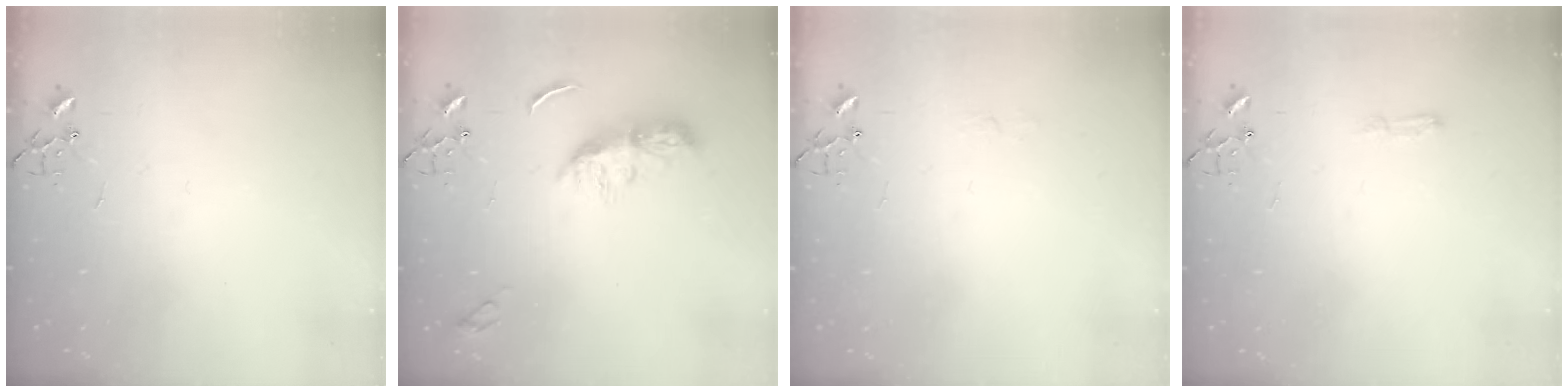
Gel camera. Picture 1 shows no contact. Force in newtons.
{"total": 8.9, "press": 8.9, "slide": 0.6}
{"total": 3.6, "press": 3.6, "slide": 0.4}
{"total": 3.8, "press": 3.8, "slide": 0.5}